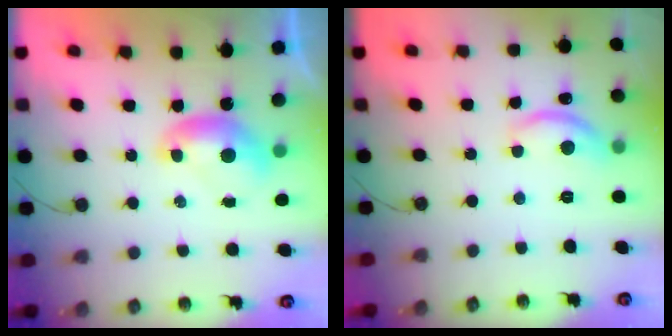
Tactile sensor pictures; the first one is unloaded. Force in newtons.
{"total": 7.0, "press": 6.9, "slide": 0.7}